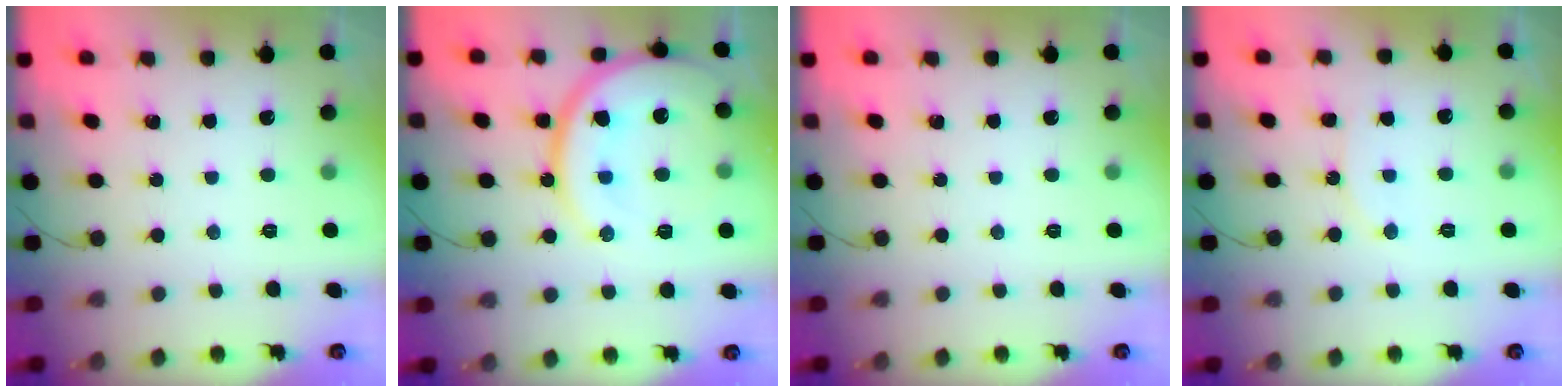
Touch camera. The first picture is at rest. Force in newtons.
{"total": 18.2, "press": 18.1, "slide": 2.0}
{"total": 0.0}
{"total": 8.1, "press": 7.7, "slide": 2.5}